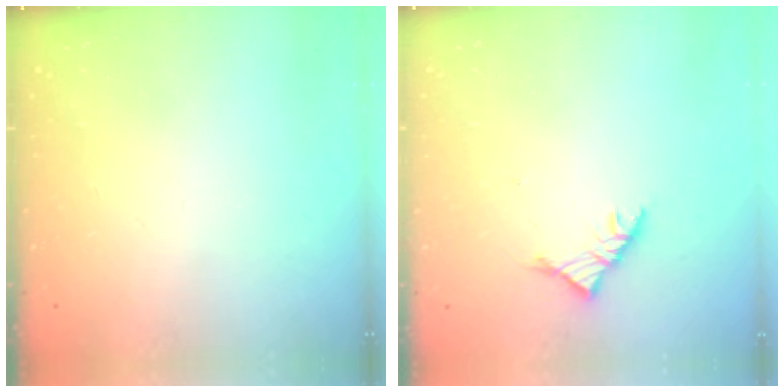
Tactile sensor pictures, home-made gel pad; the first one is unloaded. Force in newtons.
{"total": 3.4, "press": 3.3, "slide": 0.8}